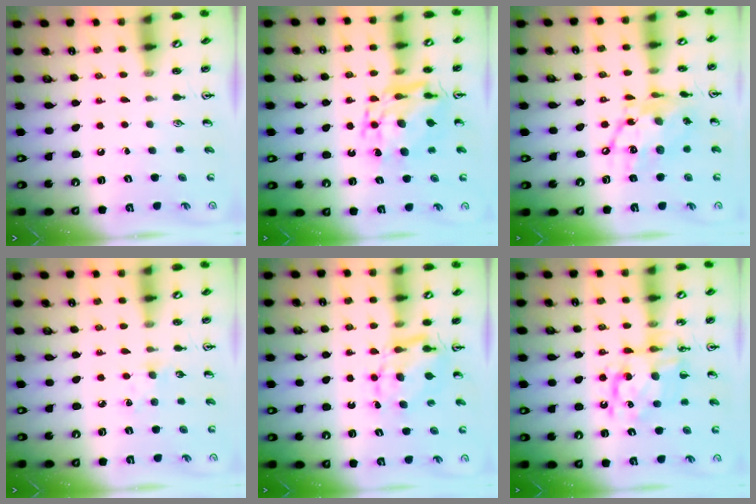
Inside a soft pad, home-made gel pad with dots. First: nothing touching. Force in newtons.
{"total": 12.7, "press": 12.6, "slide": 1.6}
{"total": 15.3, "press": 15.3, "slide": 1.2}
{"total": 3.3, "press": 3.3, "slide": 0.5}
{"total": 6.5, "press": 6.4, "slide": 0.6}
{"total": 12.2, "press": 12.2, "slide": 0.3}